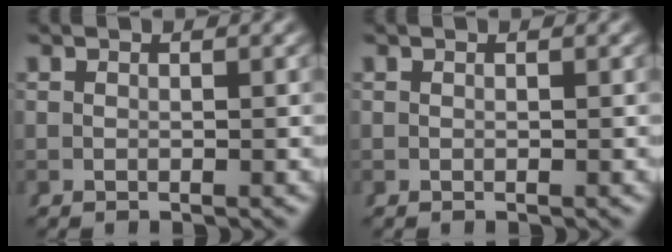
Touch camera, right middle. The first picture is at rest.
{"total": 0.0}